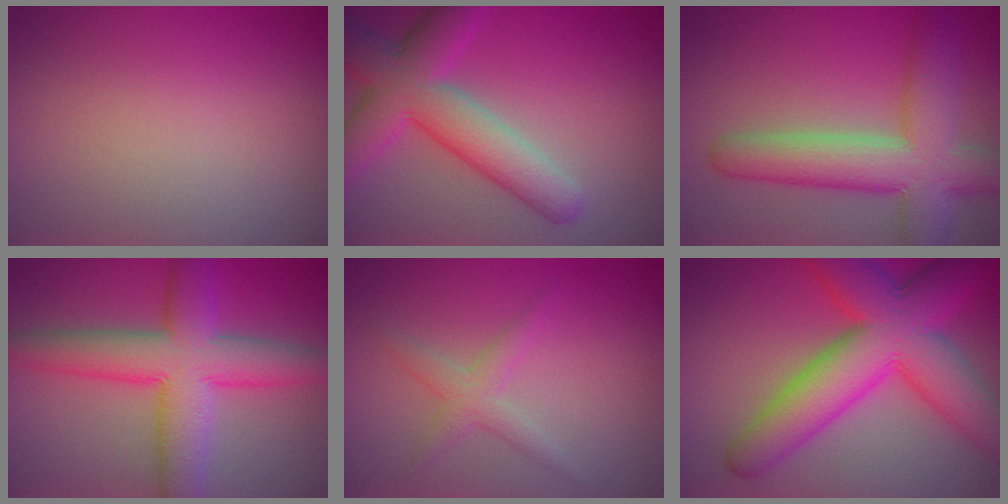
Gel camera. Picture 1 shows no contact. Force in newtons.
{"total": 7.7, "press": 7.7, "slide": 0.3}
{"total": 8.7, "press": 8.7, "slide": 0.3}
{"total": 8.3, "press": 8.3, "slide": 0.1}
{"total": 2.1, "press": 2.1, "slide": 0.0}
{"total": 11.8, "press": 11.8, "slide": 0.1}